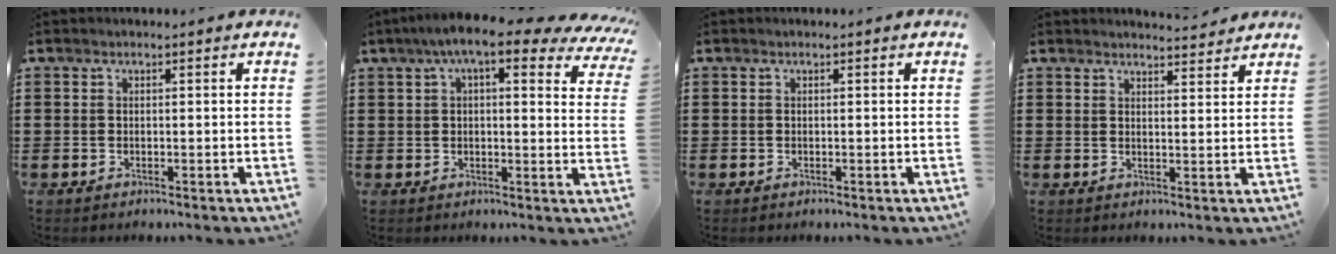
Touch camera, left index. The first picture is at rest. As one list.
[{"total": 8.7, "force": [5.7, 1.2, 6.5], "torque": [-0.122, -0.013, 0.095]}, {"total": 0.0}, {"total": 3.0, "force": [3.0, 0.1, 0.3], "torque": [-0.006, -0.013, 0.054]}]